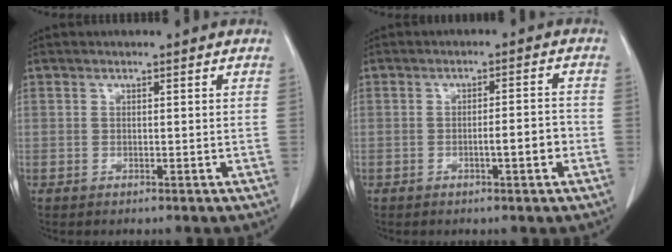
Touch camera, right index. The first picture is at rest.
{"total": 3.9, "force": [-1.3, 0.4, 3.6], "torque": [-0.052, 0.004, -0.019]}